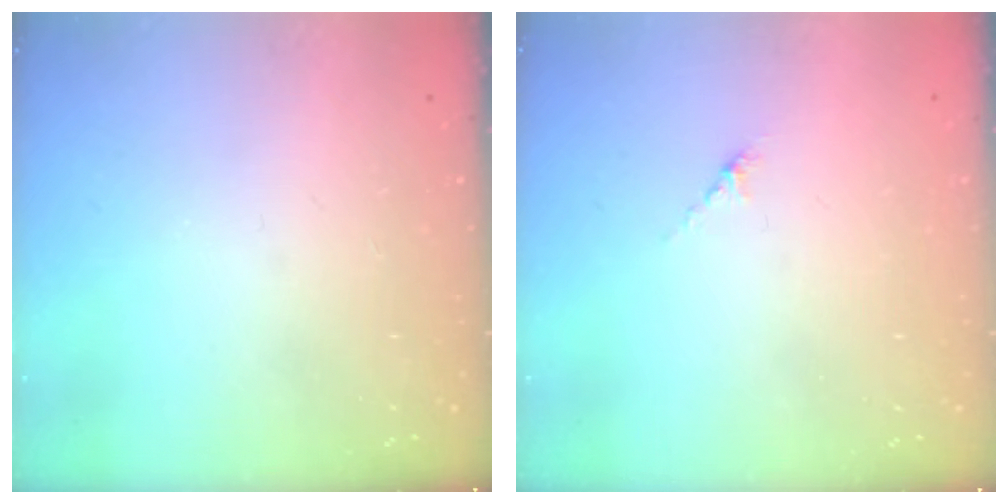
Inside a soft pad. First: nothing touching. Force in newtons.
{"total": 2.7, "press": 2.7, "slide": 0.7}